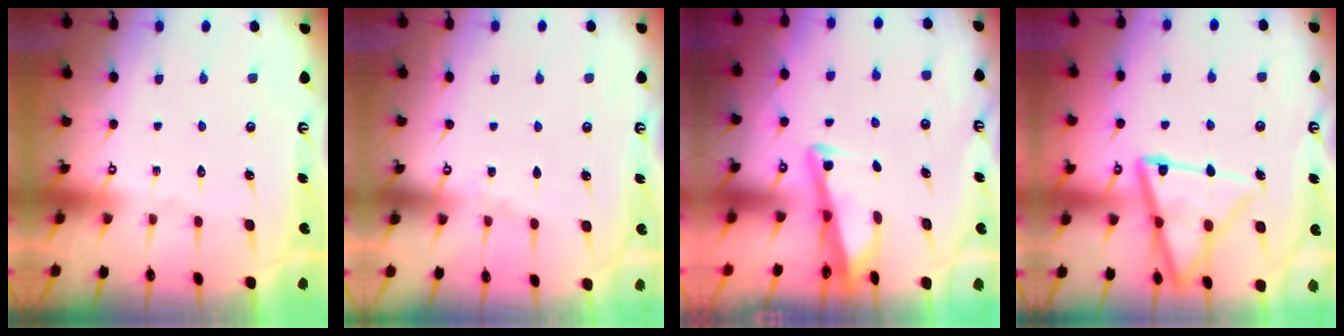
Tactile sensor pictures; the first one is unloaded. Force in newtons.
{"total": 2.7, "press": 2.7, "slide": 0.4}
{"total": 3.4, "press": 3.3, "slide": 0.4}
{"total": 16.2, "press": 16.1, "slide": 1.6}